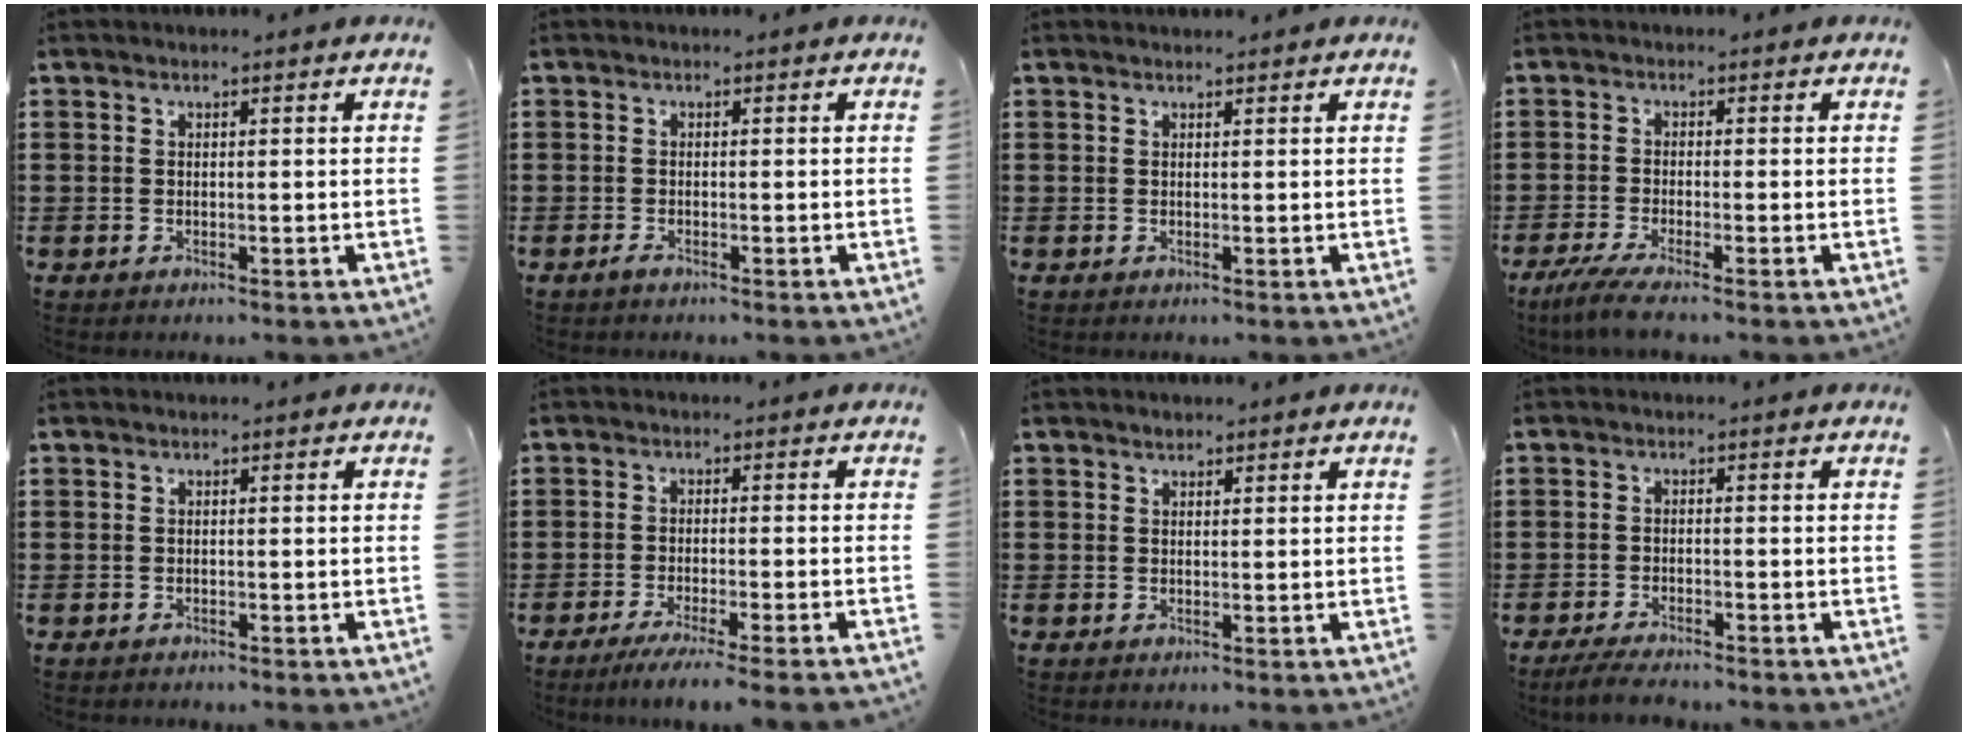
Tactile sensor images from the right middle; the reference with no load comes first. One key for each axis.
{"total": 0.8, "fx": -0.6, "fy": 0.2, "fz": 0.5, "tx": -0.011, "ty": -0.005, "tz": -0.011}
{"total": 0.6, "fx": 0.6, "fy": -0.1, "fz": 0.1, "tx": -0.003, "ty": 0.001, "tz": 0.011}
{"total": 3.4, "fx": -2.6, "fy": -0.2, "fz": 2.2, "tx": -0.058, "ty": -0.018, "tz": -0.053}
{"total": 0.5, "fx": -0.5, "fy": 0.2, "fz": -0.1, "tx": 0.002, "ty": 0.001, "tz": -0.011}
{"total": 3.3, "fx": -2.8, "fy": -0.4, "fz": 1.7, "tx": -0.026, "ty": -0.007, "tz": -0.053}
{"total": 0.7, "fx": 0.6, "fy": 0.3, "fz": -0.1, "tx": 0.000, "ty": -0.001, "tz": 0.013}
{"total": 3.0, "fx": -2.8, "fy": 0.3, "fz": 1.1, "tx": -0.033, "ty": -0.006, "tz": -0.060}